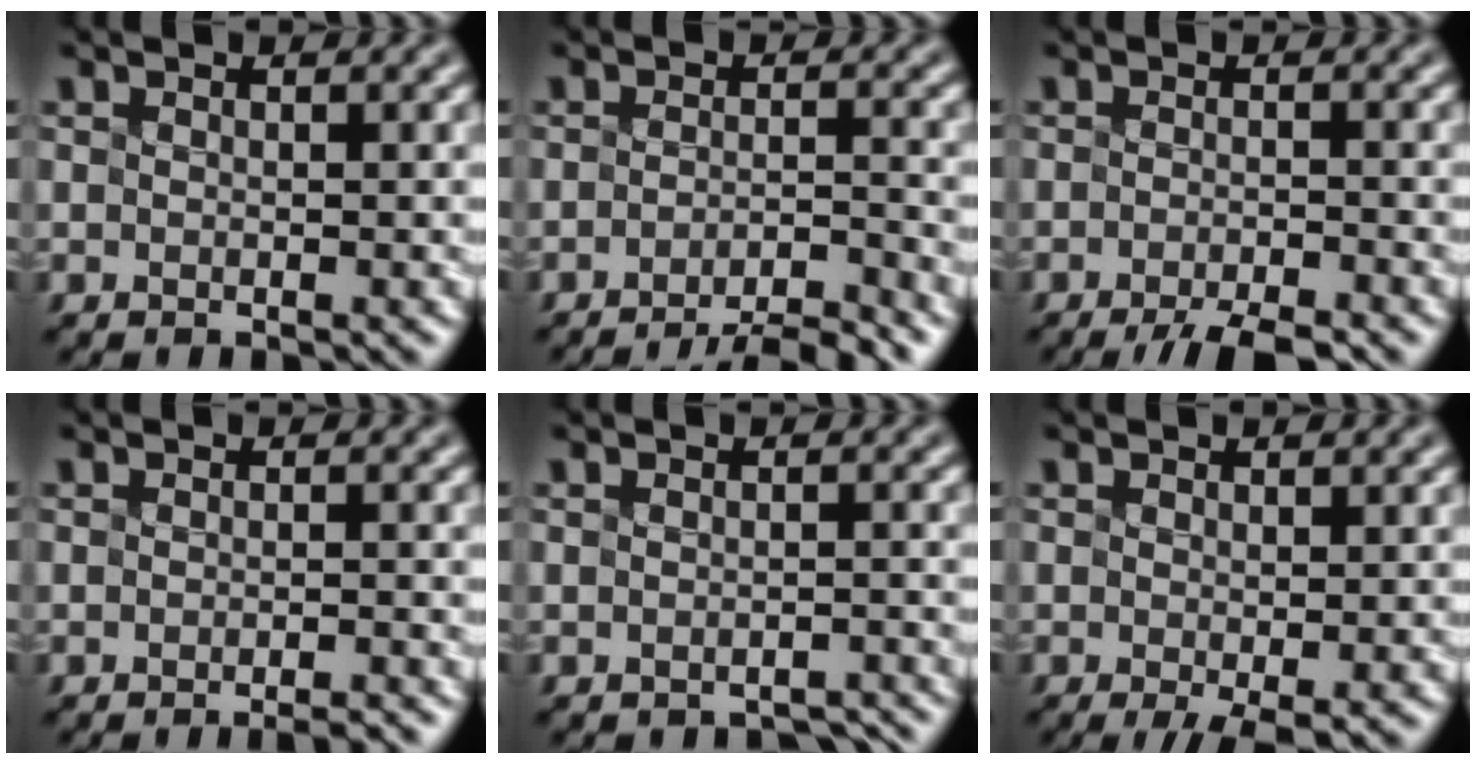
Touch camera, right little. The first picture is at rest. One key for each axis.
{"total": 4.9, "fx": -3.9, "fy": 0.7, "fz": 2.9, "tx": -0.040, "ty": 0.002, "tz": -0.062}
{"total": 3.8, "fx": -2.9, "fy": 0.6, "fz": 2.4, "tx": -0.035, "ty": -0.004, "tz": -0.052}
{"total": 1.7, "fx": -1.3, "fy": 0.2, "fz": 1.1, "tx": -0.008, "ty": -0.001, "tz": -0.022}
{"total": 1.5, "fx": -1.5, "fy": 0.2, "fz": 0.2, "tx": 0.001, "ty": 0.000, "tz": -0.018}
{"total": 1.8, "fx": -0.5, "fy": 0.3, "fz": 1.7, "tx": -0.029, "ty": -0.009, "tz": -0.008}